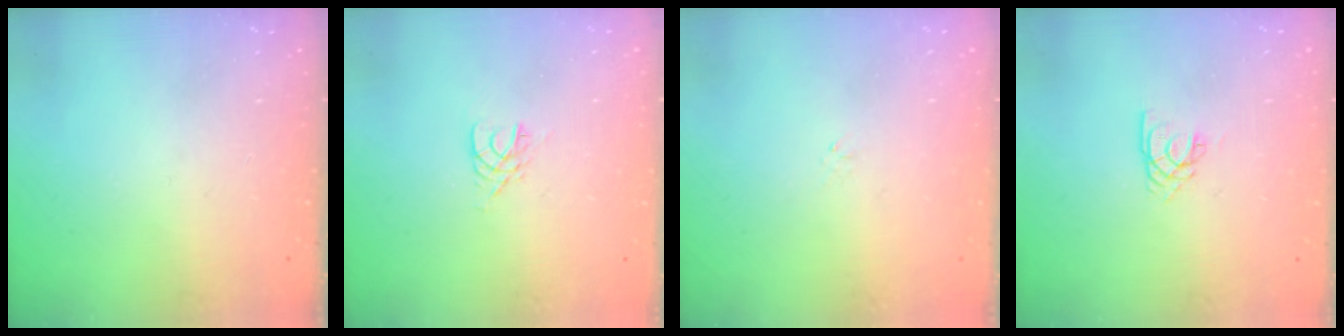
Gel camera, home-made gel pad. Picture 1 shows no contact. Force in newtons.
{"total": 3.5, "press": 3.5, "slide": 0.5}
{"total": 0.7, "press": 0.5, "slide": 0.4}
{"total": 2.1, "press": 2.1, "slide": 0.2}